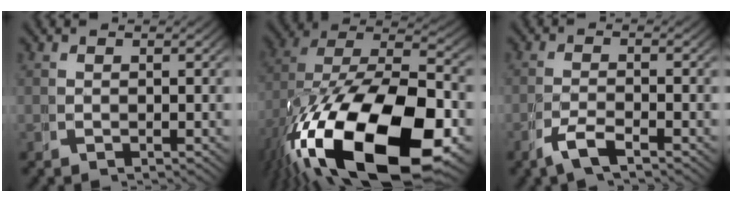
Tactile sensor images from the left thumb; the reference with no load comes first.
{"total": 21.4, "force": [-3.6, 12.7, 16.8], "torque": [-0.342, -0.087, -0.014]}
{"total": 2.5, "force": [-1.5, 0.7, 1.9], "torque": [-0.045, -0.001, -0.031]}